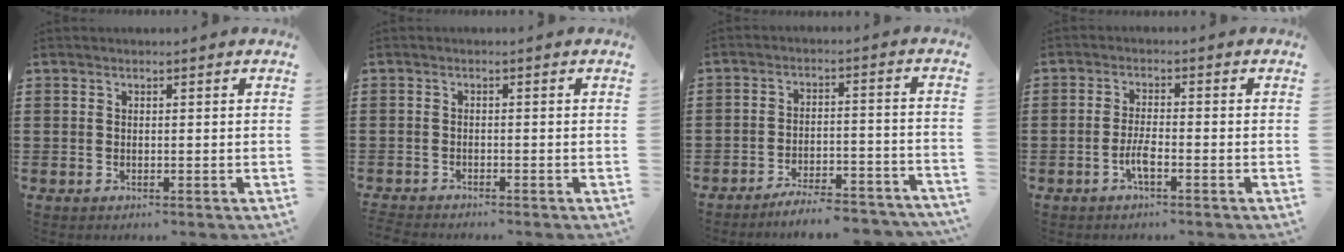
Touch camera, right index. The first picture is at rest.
{"total": 1.5, "force": [-1.4, 0.1, 0.0], "torque": [-0.004, 0.001, -0.032]}
{"total": 5.9, "force": [-5.6, 0.2, 1.8], "torque": [-0.027, 0.003, -0.107]}
{"total": 3.2, "force": [-1.6, 0.6, 2.7], "torque": [-0.069, -0.005, -0.035]}